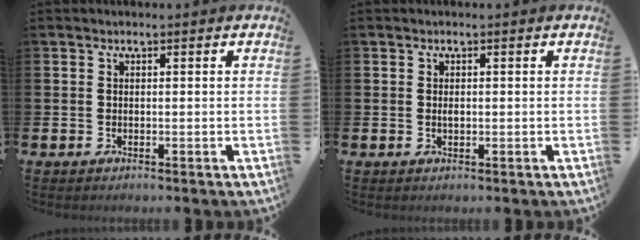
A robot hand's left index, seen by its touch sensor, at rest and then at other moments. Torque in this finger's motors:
{"motor_torque": [0.23, 0.18, -0.01, 0.04]}